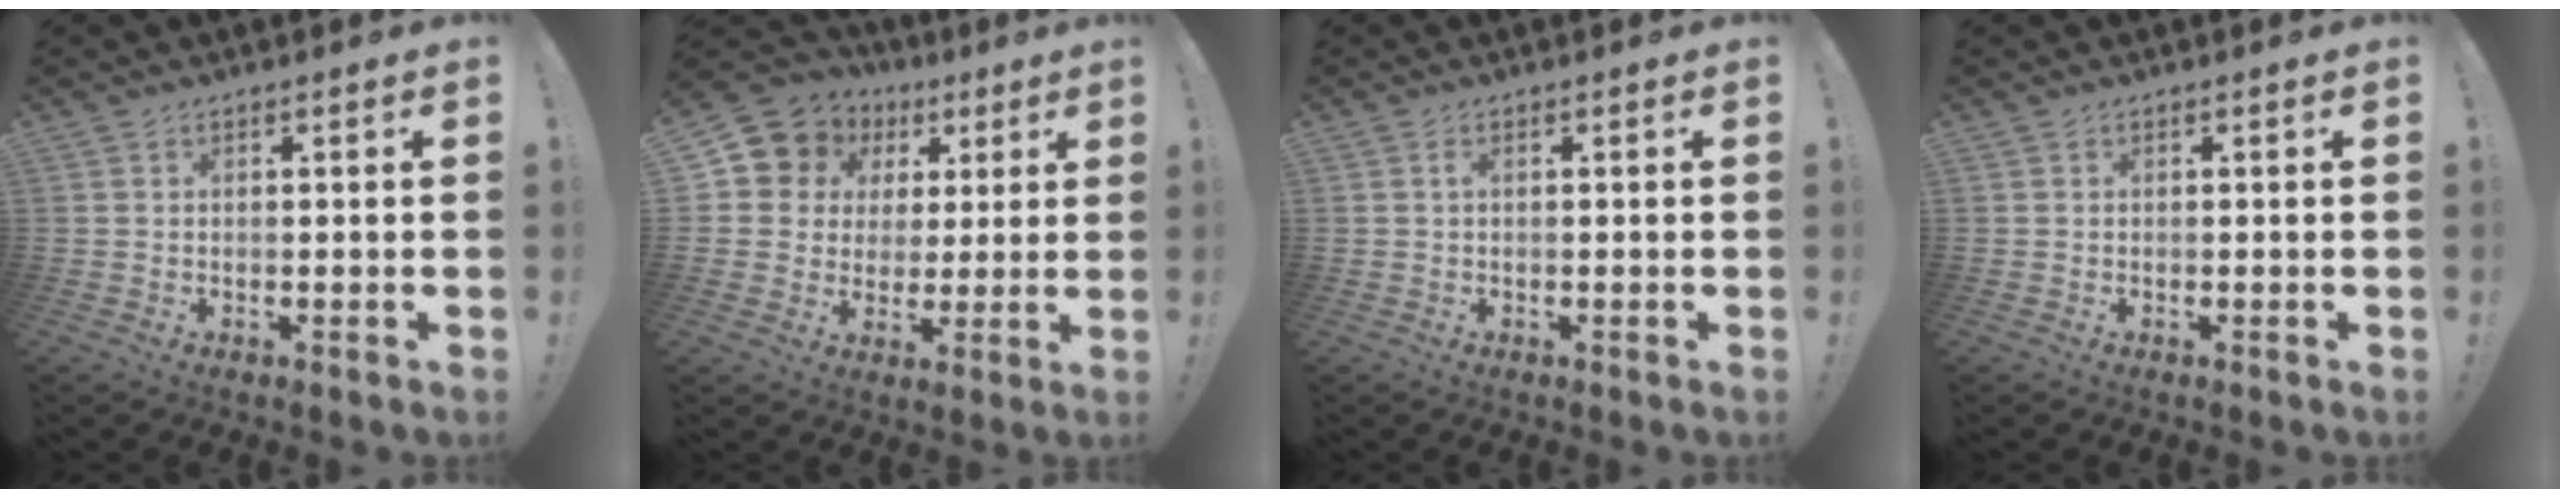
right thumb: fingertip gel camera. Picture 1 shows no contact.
{"total": 10.1, "force": [4.4, 8.8, 2.4], "torque": [-0.040, -0.030, 0.091]}
{"total": 0.8, "force": [0.0, 0.1, 0.8], "torque": [-0.015, 0.002, -0.001]}
{"total": 0.0}